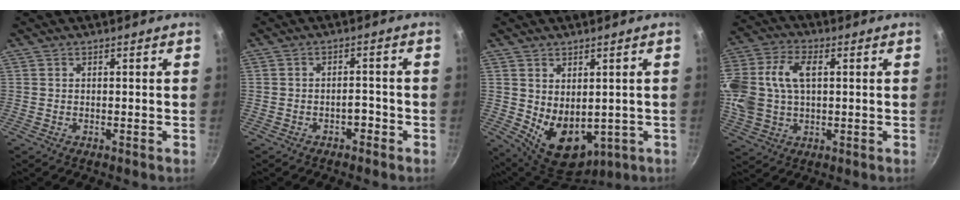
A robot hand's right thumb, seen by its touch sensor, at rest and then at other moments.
{"total": 2.7, "force": [-1.6, 1.7, 1.3], "torque": [-0.009, 0.018, -0.024]}
{"total": 12.3, "force": [-1.9, 7.7, 9.4], "torque": [-0.129, -0.012, 0.004]}
{"total": 19.3, "force": [2.8, 12.6, 14.4], "torque": [-0.352, 0.024, 0.057]}